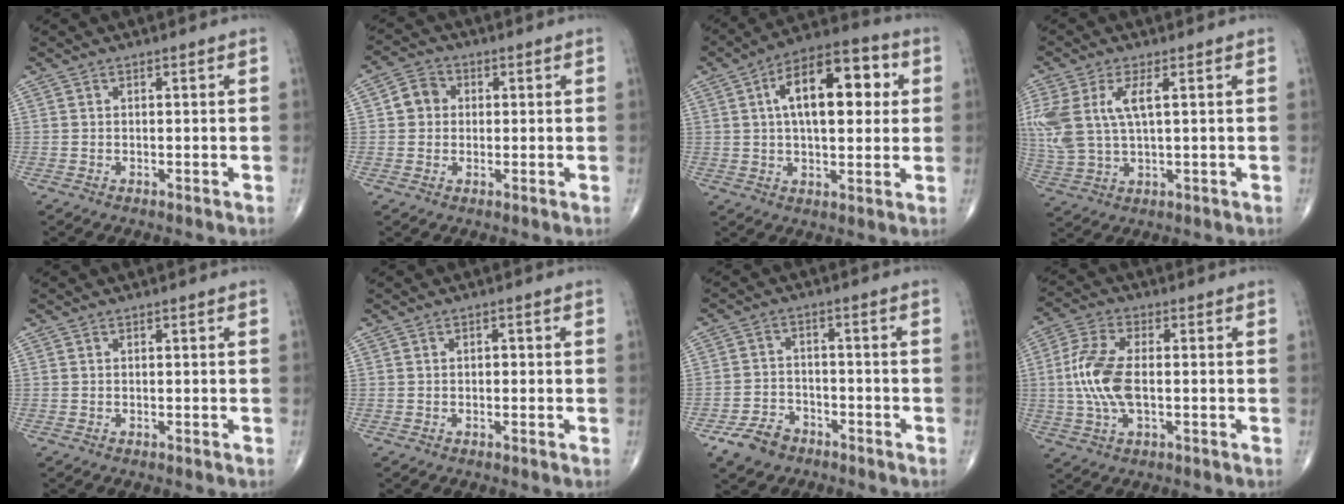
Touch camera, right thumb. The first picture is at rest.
{"total": 4.7, "force": [0.5, 4.2, 2.0], "torque": [-0.019, 0.009, -0.001]}
{"total": 16.9, "force": [3.8, 8.0, 14.3], "torque": [-0.195, 0.017, 0.051]}
{"total": 11.5, "force": [2.9, 5.2, 9.9], "torque": [-0.245, 0.003, 0.067]}
{"total": 0.0}
{"total": 0.7, "force": [0.0, 0.5, 0.5], "torque": [-0.002, 0.001, -0.003]}
{"total": 6.3, "force": [-4.2, 4.1, 2.2], "torque": [-0.028, 0.022, -0.076]}
{"total": 10.5, "force": [-0.4, 5.1, 9.2], "torque": [-0.210, 0.010, -0.010]}